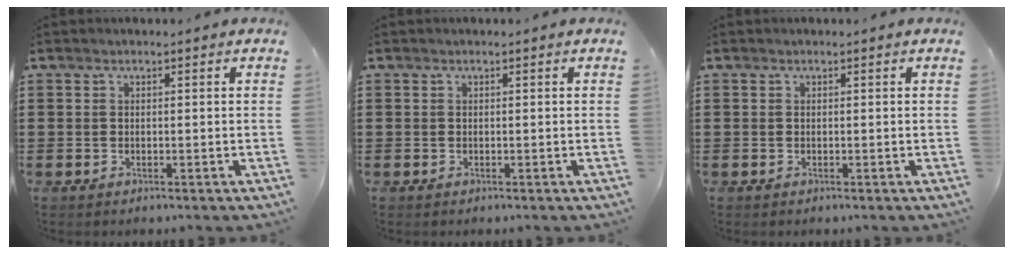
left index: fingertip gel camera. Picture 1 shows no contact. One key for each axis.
{"total": 0.0}
{"total": 0.0}